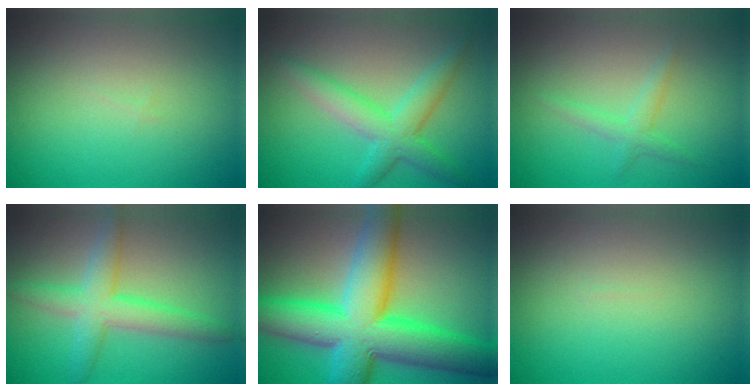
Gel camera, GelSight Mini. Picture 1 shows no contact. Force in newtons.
{"total": 4.4, "press": 4.4, "slide": 0.0}
{"total": 1.7, "press": 1.7, "slide": 0.0}
{"total": 4.5, "press": 4.5, "slide": 0.1}
{"total": 14.0, "press": 14.0, "slide": 0.2}
{"total": 0.0}